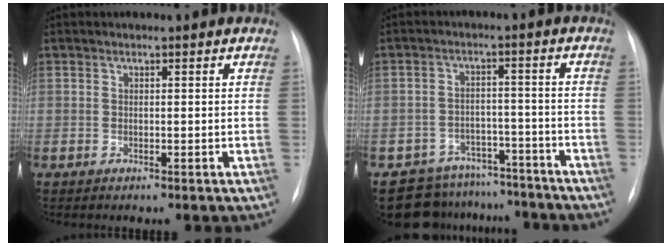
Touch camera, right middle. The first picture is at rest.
{"total": 10.2, "force": [-8.9, 4.9, -0.5], "torque": [0.017, 0.037, -0.119]}